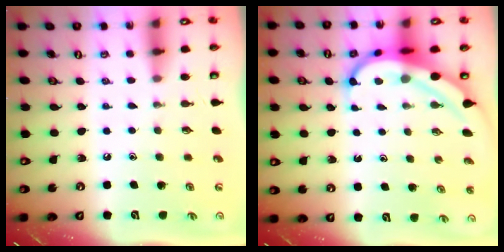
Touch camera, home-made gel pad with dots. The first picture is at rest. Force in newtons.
{"total": 6.7, "press": 6.7, "slide": 0.7}